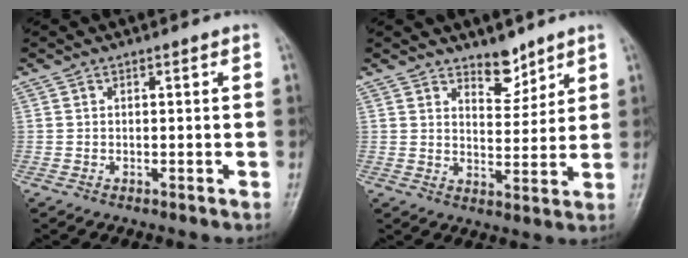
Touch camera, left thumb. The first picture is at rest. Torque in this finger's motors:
{"motor_torque": [0.91, 0.24, 0.37, -0.42, 0.05]}